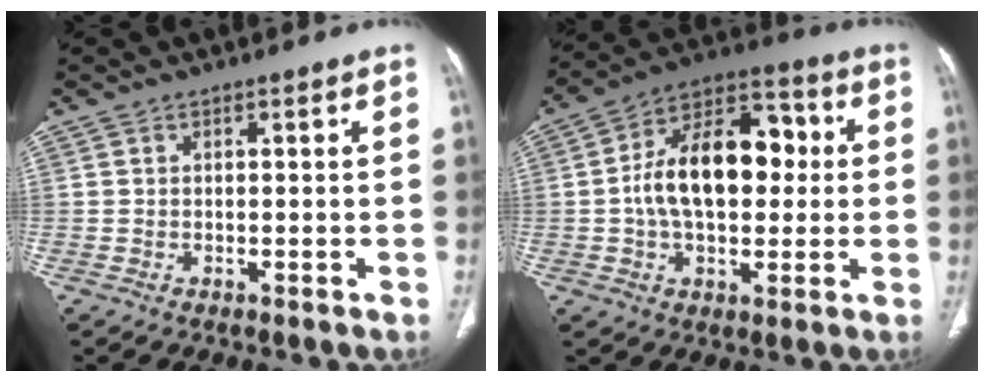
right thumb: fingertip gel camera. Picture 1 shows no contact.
{"total": 18.4, "force": [0.9, 11.1, 14.6], "torque": [-0.214, 0.035, 0.008]}